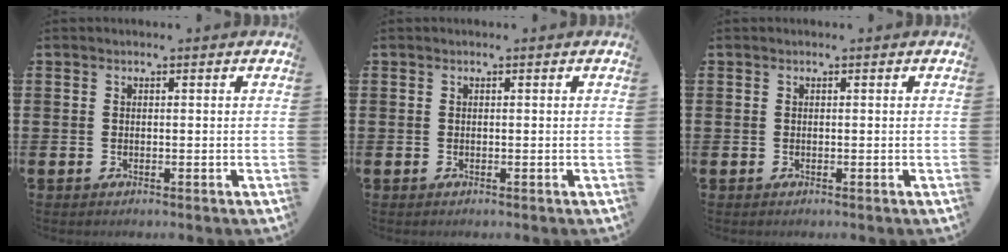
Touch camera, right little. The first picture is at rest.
{"total": 0.0}
{"total": 0.0}